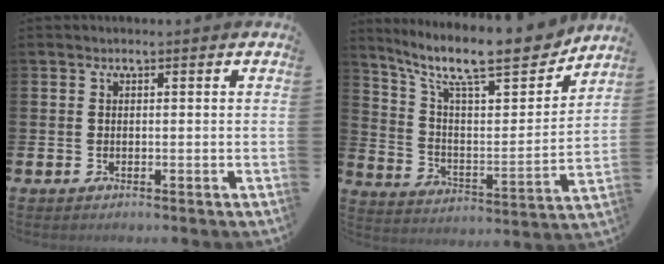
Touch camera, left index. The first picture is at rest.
{"total": 13.1, "force": [10.9, 3.2, 6.6], "torque": [-0.151, -0.071, 0.184]}